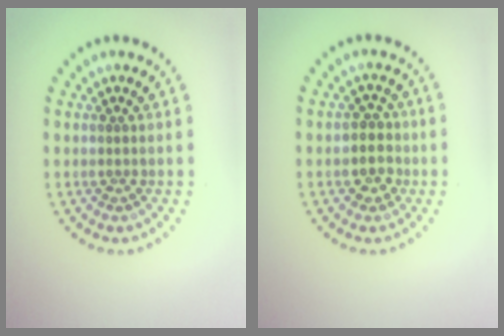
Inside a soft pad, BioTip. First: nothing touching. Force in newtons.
{"total": 2.6, "press": 2.4, "slide": 1.0}